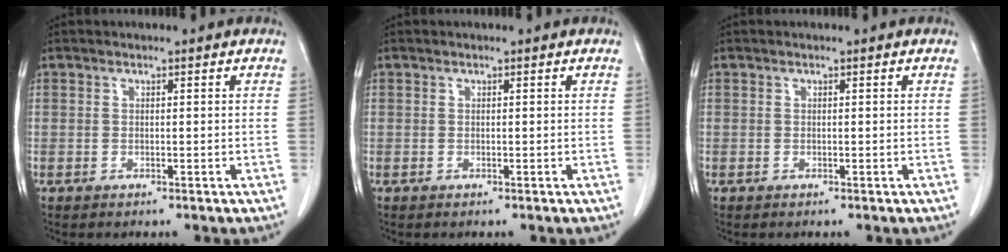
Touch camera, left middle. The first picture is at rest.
{"total": 0.0}
{"total": 0.0}